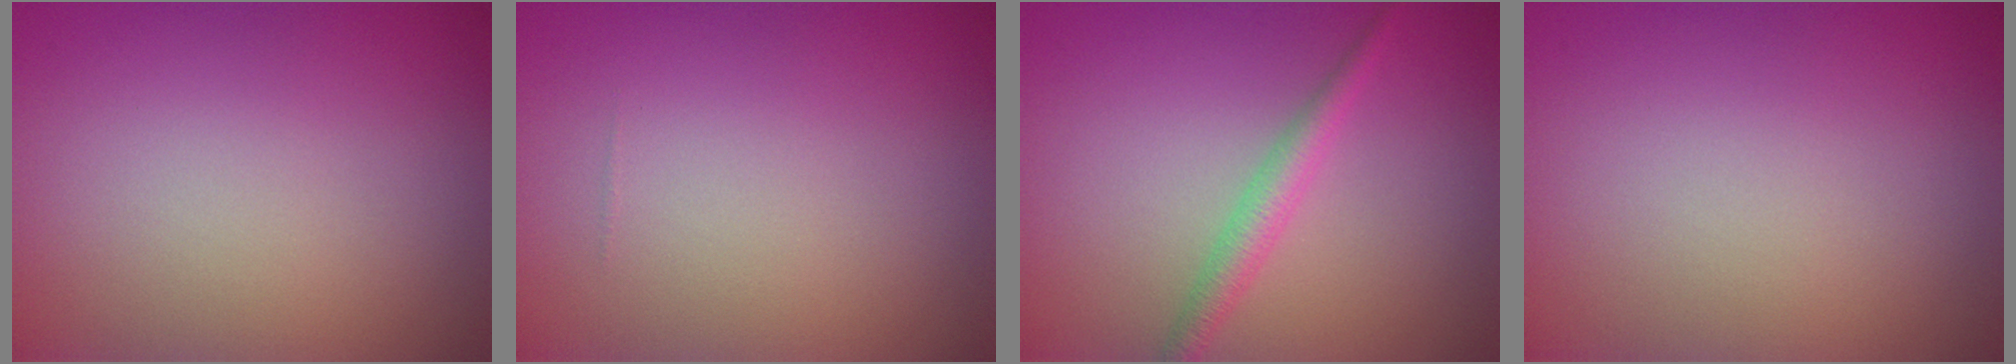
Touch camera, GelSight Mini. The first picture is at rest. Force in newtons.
{"total": 0.0}
{"total": 2.2, "press": 2.2, "slide": 0.0}
{"total": 0.0}